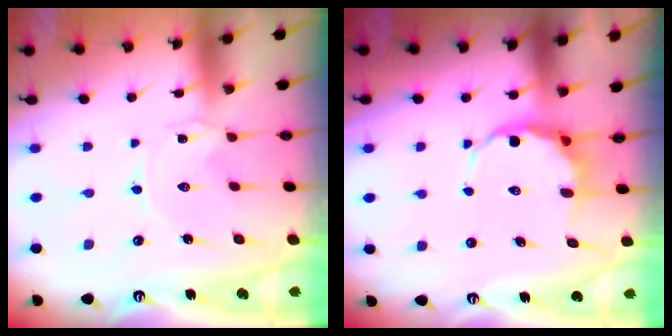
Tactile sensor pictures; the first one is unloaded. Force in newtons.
{"total": 6.7, "press": 6.5, "slide": 1.7}